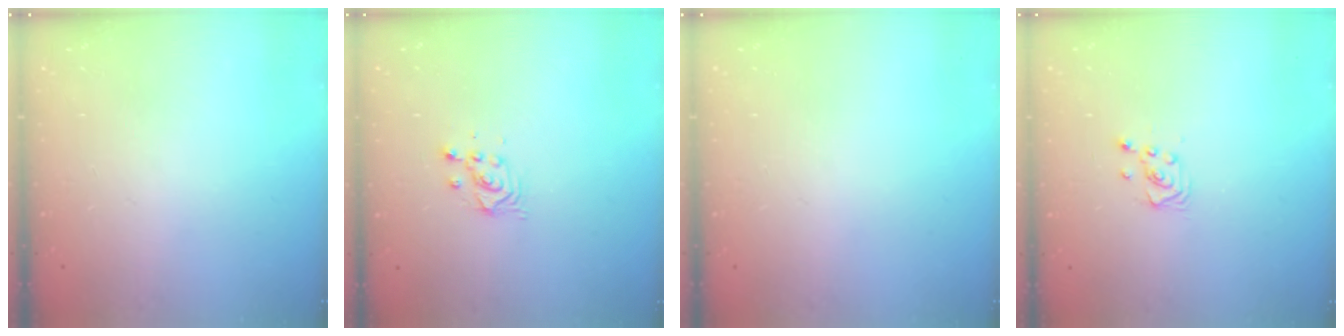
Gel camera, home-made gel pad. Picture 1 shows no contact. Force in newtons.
{"total": 2.8, "press": 2.8, "slide": 0.1}
{"total": 0.0}
{"total": 2.2, "press": 2.2, "slide": 0.3}